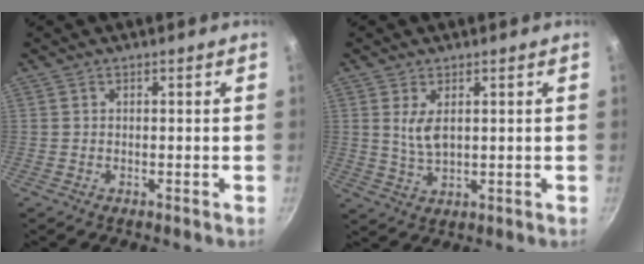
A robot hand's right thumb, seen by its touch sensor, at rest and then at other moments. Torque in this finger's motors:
{"motor_torque": [-0.57, 0.63, 0.20, 0.25, 0.09]}